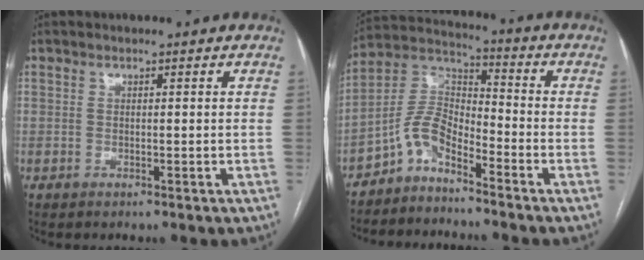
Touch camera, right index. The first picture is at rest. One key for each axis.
{"total": 7.1, "fx": -5.1, "fy": 2.7, "fz": 4.2, "tx": -0.090, "ty": 0.023, "tz": -0.105}